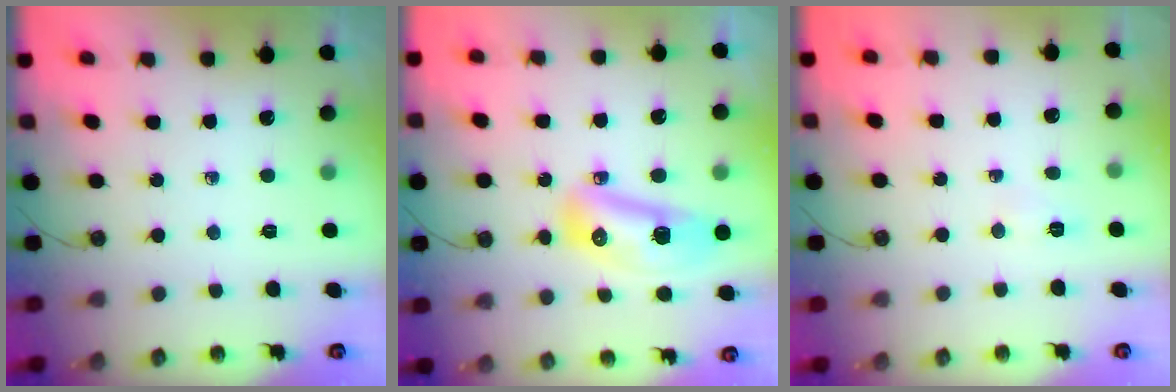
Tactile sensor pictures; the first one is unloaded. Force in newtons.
{"total": 12.9, "press": 12.9, "slide": 1.5}
{"total": 4.4, "press": 2.8, "slide": 3.5}